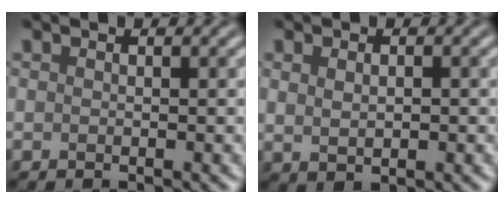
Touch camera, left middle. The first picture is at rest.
{"total": 1.8, "force": [0.2, 1.0, 1.4], "torque": [-0.030, -0.003, 0.010]}